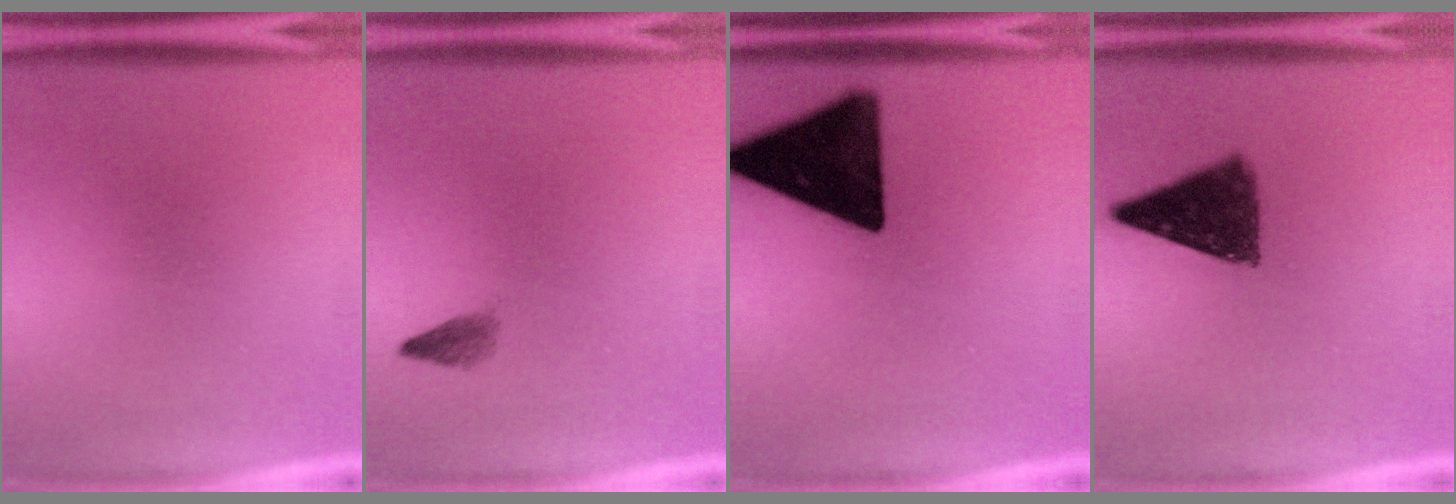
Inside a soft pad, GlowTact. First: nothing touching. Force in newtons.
{"total": 1.4}
{"total": 18.0}
{"total": 10.8}